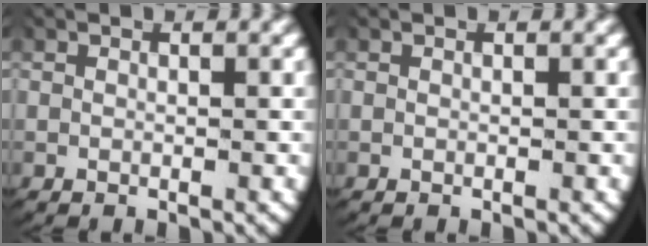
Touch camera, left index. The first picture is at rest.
{"total": 0.0}